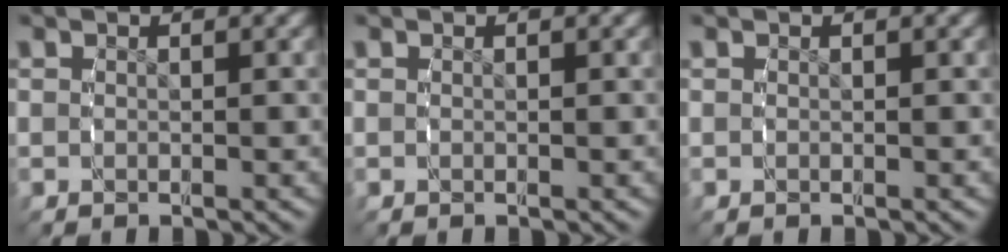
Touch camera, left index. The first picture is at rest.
{"total": 0.0}
{"total": 0.0}